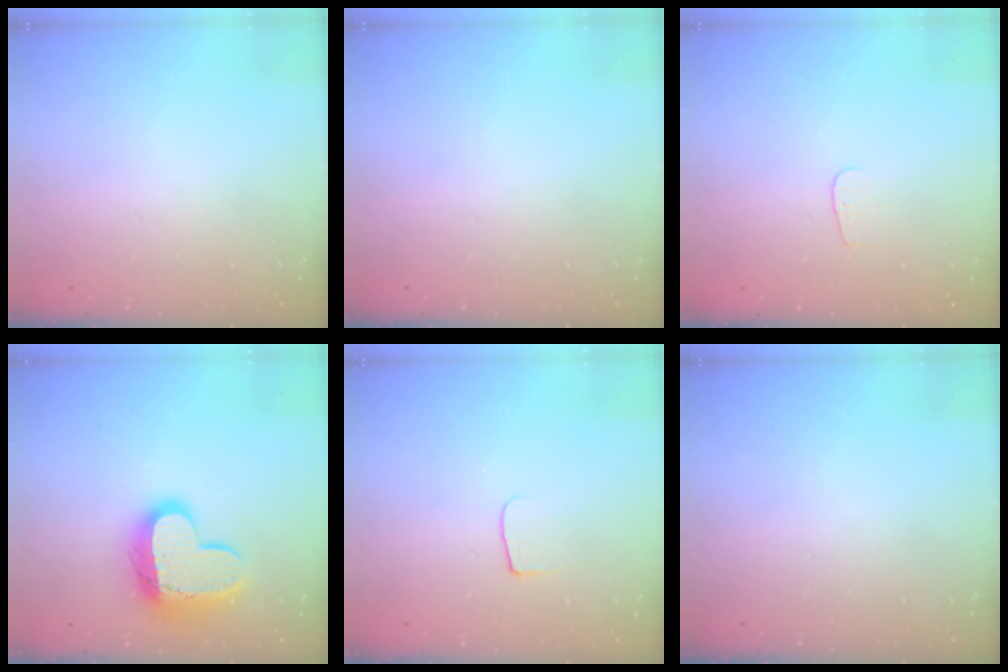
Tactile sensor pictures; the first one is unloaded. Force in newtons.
{"total": 0.0}
{"total": 2.9, "press": 2.8, "slide": 0.3}
{"total": 14.3, "press": 14.3, "slide": 1.2}
{"total": 4.8, "press": 4.8, "slide": 0.6}
{"total": 0.0}